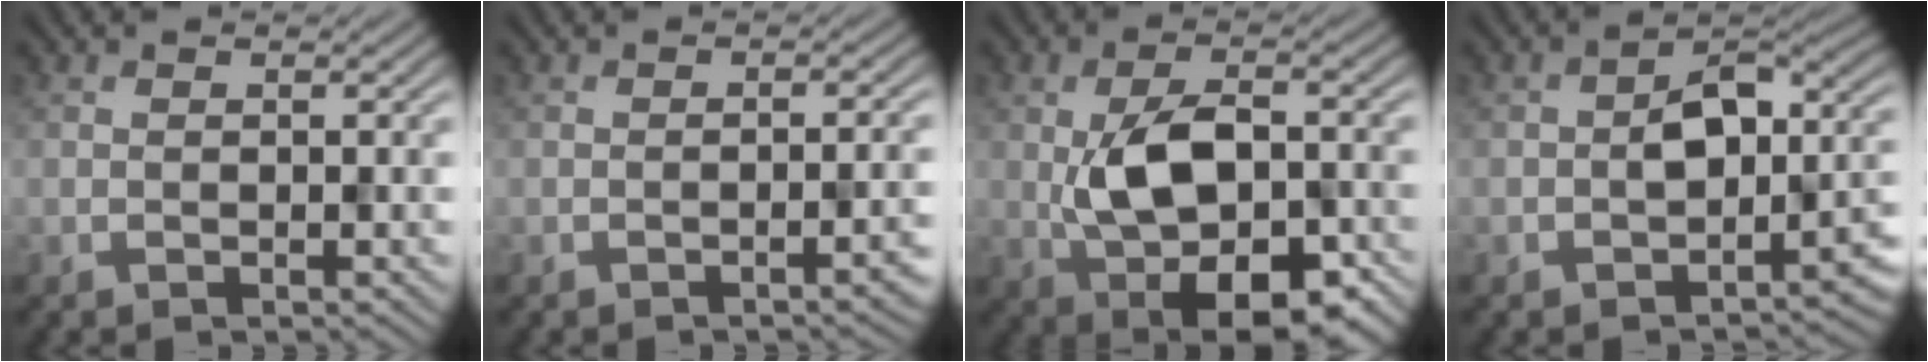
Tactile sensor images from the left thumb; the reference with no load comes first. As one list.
[{"total": 2.5, "force": [-1.4, 0.6, 2.0], "torque": [-0.024, 0.006, -0.024]}, {"total": 12.3, "force": [-2.7, 6.5, 10.1], "torque": [-0.188, -0.015, -0.044]}, {"total": 8.4, "force": [-1.5, 5.1, 6.5], "torque": [-0.082, 0.000, -0.032]}]